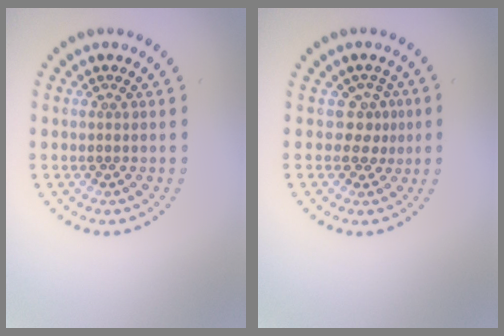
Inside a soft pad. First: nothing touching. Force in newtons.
{"total": 2.1, "press": 1.4, "slide": 1.6}